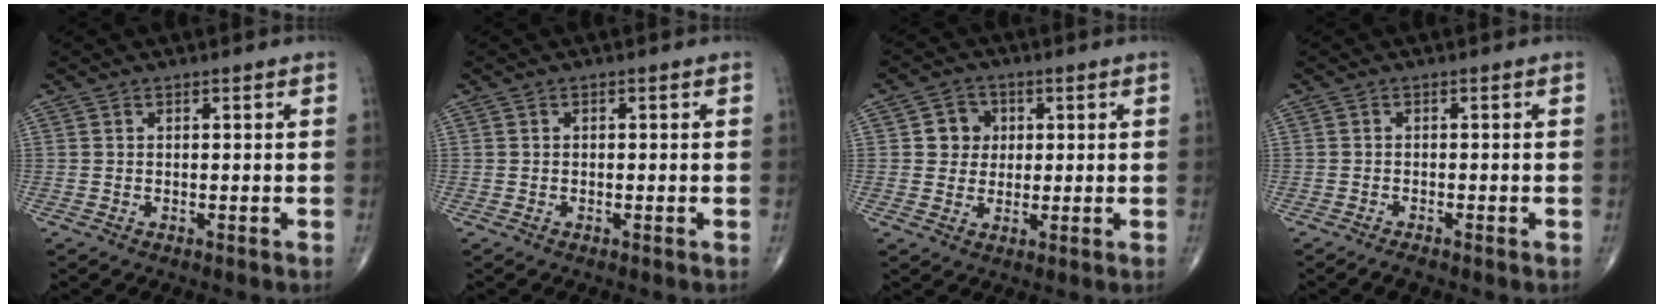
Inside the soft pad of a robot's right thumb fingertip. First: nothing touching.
{"total": 0.0}
{"total": 5.2, "force": [1.0, 4.8, 1.7], "torque": [0.004, 0.004, 0.011]}
{"total": 1.4, "force": [-1.1, 0.4, 0.8], "torque": [-0.022, 0.001, -0.022]}